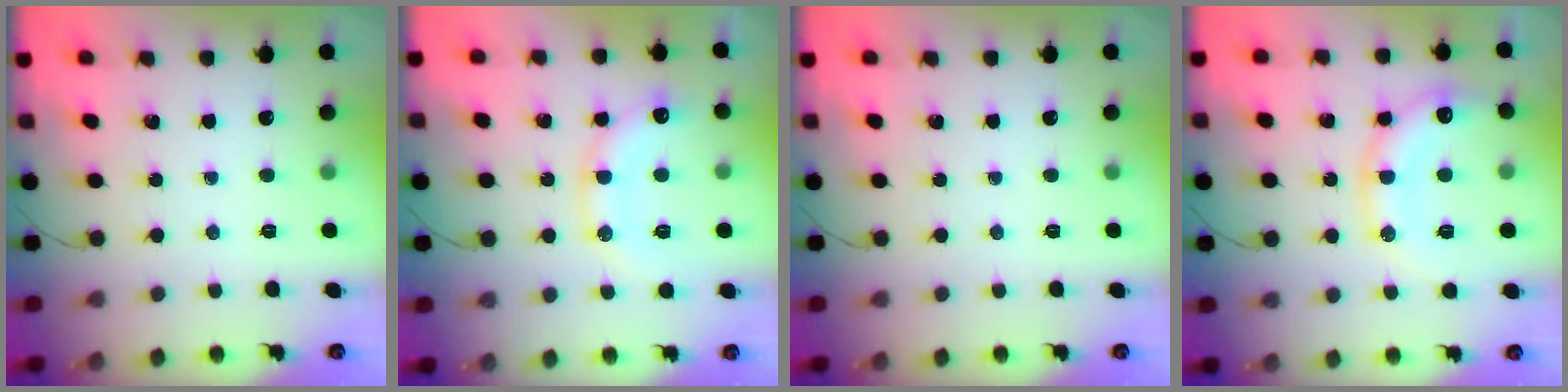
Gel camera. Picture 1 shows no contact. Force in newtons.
{"total": 14.9, "press": 14.8, "slide": 1.5}
{"total": 0.0}
{"total": 15.0, "press": 14.9, "slide": 1.6}